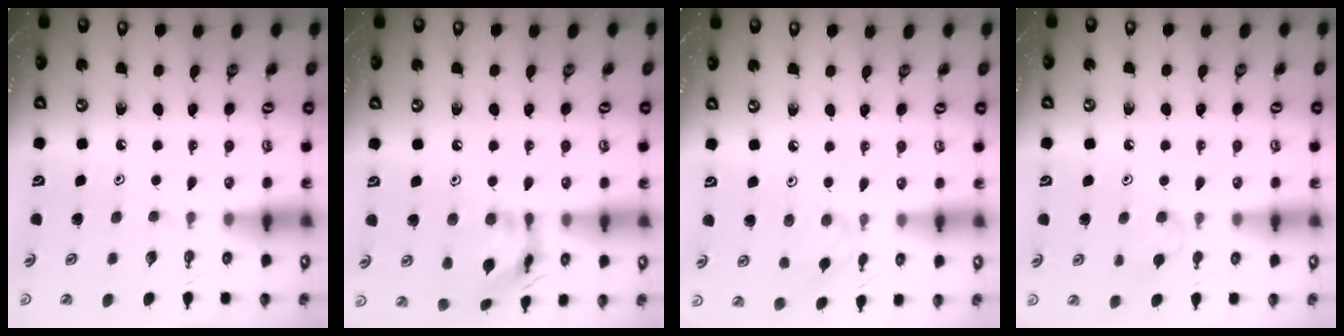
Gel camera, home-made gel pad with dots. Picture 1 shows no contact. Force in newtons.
{"total": 14.0, "press": 13.9, "slide": 1.3}
{"total": 2.4, "press": 2.4, "slide": 0.5}
{"total": 4.8, "press": 4.7, "slide": 0.8}